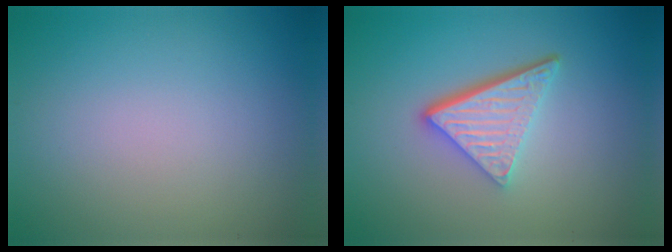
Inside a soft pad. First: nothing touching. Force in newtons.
{"total": 5.2, "press": 3.5, "slide": 3.8}